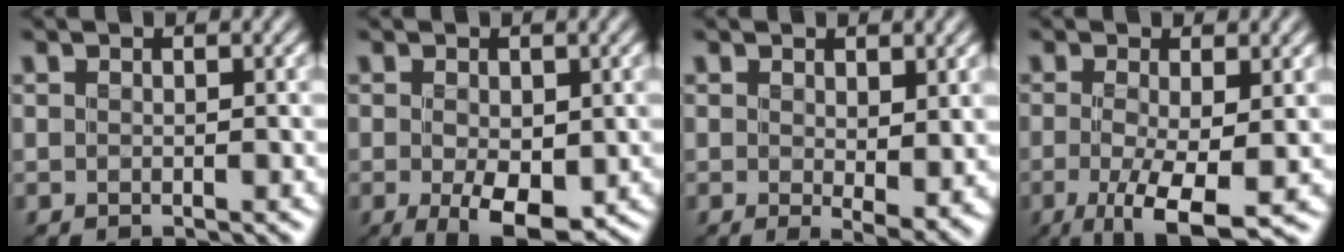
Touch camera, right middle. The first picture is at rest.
{"total": 4.1, "force": [-0.9, 1.9, 3.5], "torque": [-0.062, -0.010, -0.010]}
{"total": 3.4, "force": [1.0, 1.1, 3.1], "torque": [-0.048, -0.013, 0.021]}
{"total": 5.8, "force": [-1.6, 1.3, 5.4], "torque": [-0.104, -0.019, -0.025]}